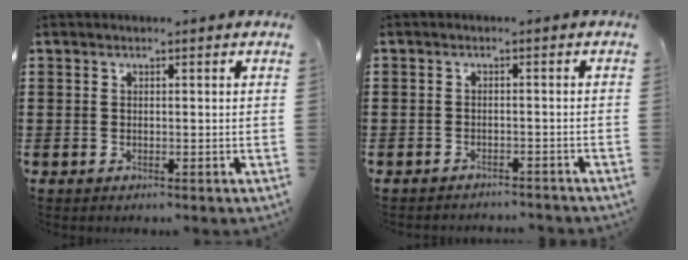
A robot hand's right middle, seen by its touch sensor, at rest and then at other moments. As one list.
[{"total": 1.9, "force": [-1.9, 0.3, -0.3], "torque": [0.001, 0.003, -0.043]}]